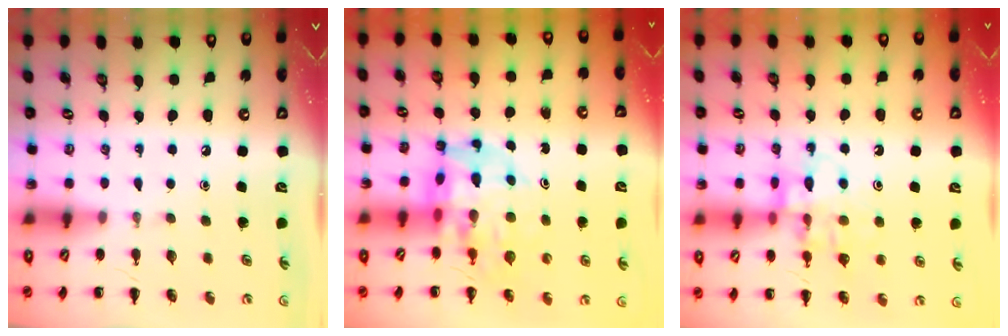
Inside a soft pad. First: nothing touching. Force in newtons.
{"total": 10.6, "press": 10.1, "slide": 3.3}
{"total": 12.8, "press": 12.6, "slide": 2.0}